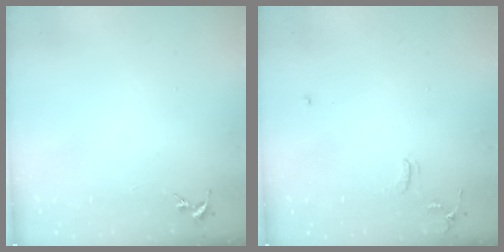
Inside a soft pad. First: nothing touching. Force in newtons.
{"total": 6.4, "press": 6.3, "slide": 0.8}